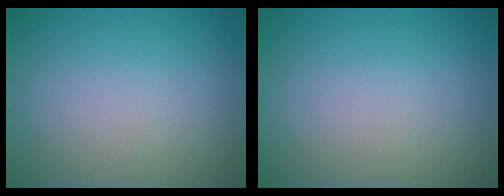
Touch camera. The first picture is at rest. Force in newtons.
{"total": 0.0}